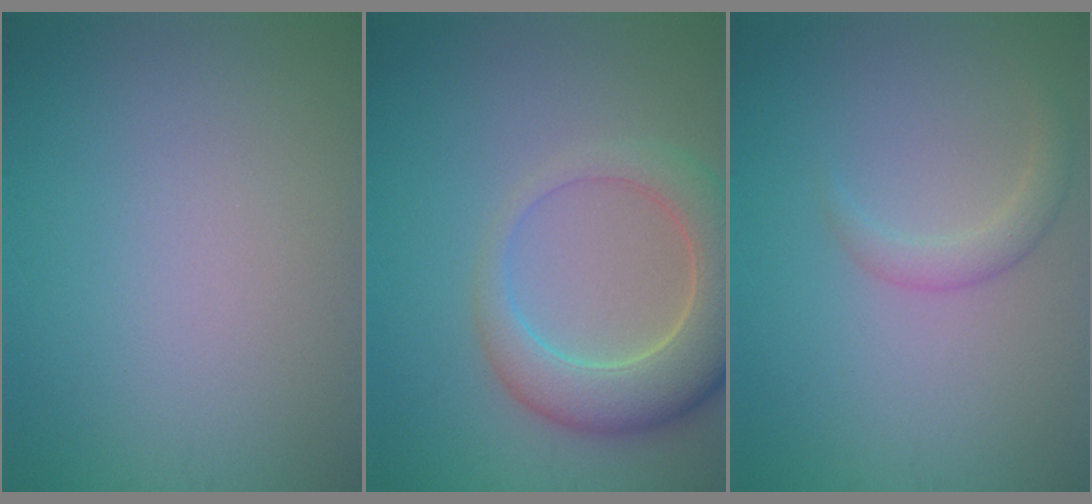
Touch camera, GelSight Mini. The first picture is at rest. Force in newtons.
{"total": 6.8, "press": 6.8, "slide": 0.8}
{"total": 1.8, "press": 1.8, "slide": 0.1}